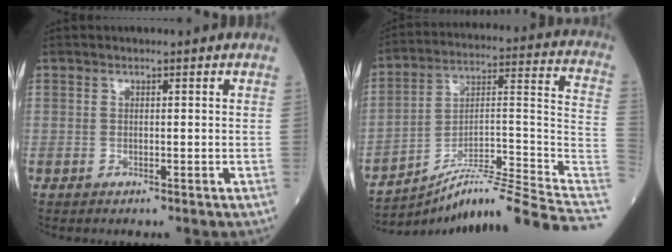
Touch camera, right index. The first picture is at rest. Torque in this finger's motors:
{"motor_torque": [-0.23, -1.08, -0.96, -0.21]}